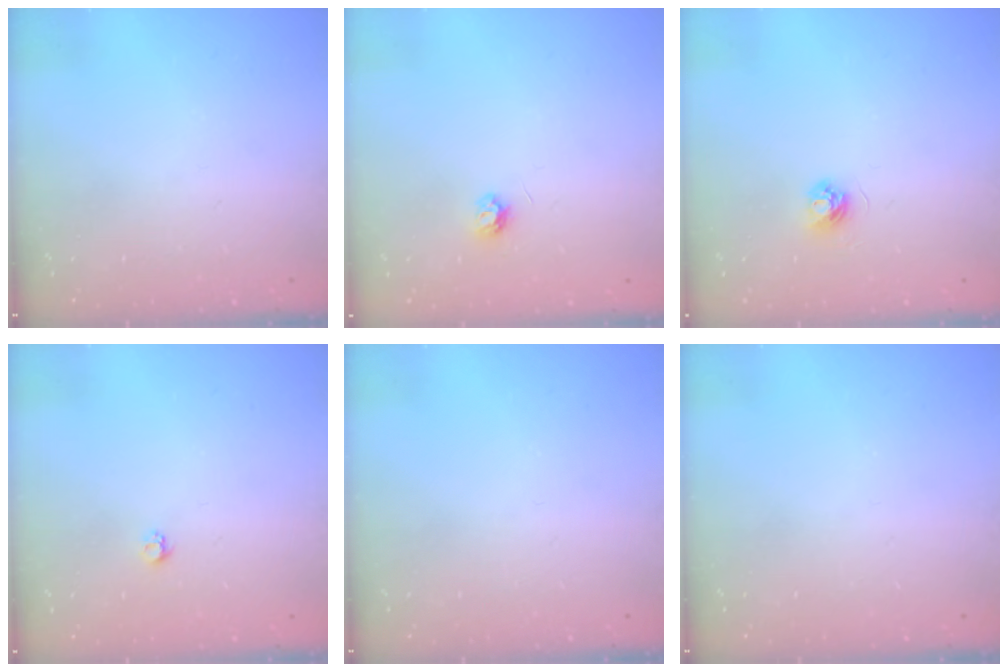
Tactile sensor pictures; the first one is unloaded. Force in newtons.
{"total": 3.5, "press": 3.5, "slide": 0.5}
{"total": 3.6, "press": 3.6, "slide": 0.5}
{"total": 3.2, "press": 3.2, "slide": 0.3}
{"total": 0.0}
{"total": 0.0}